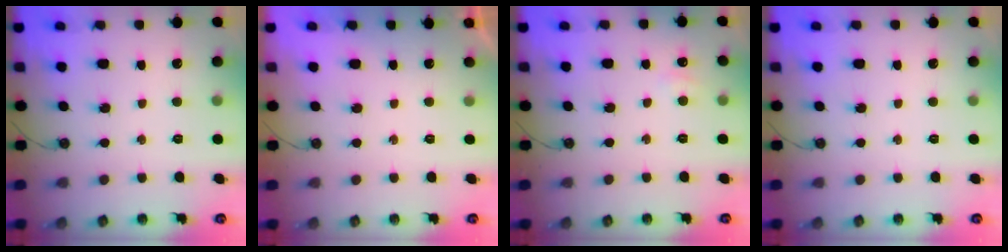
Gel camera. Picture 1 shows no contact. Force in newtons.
{"total": 0.0}
{"total": 3.5, "press": 3.4, "slide": 0.5}
{"total": 0.0}